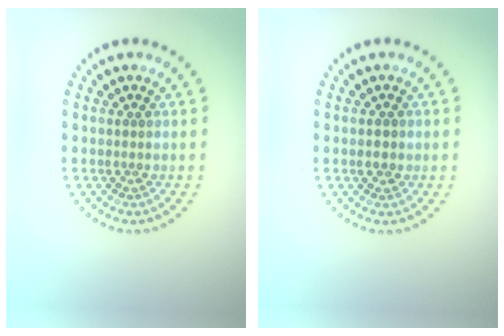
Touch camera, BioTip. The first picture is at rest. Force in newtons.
{"total": 1.5, "press": 1.5, "slide": 0.1}